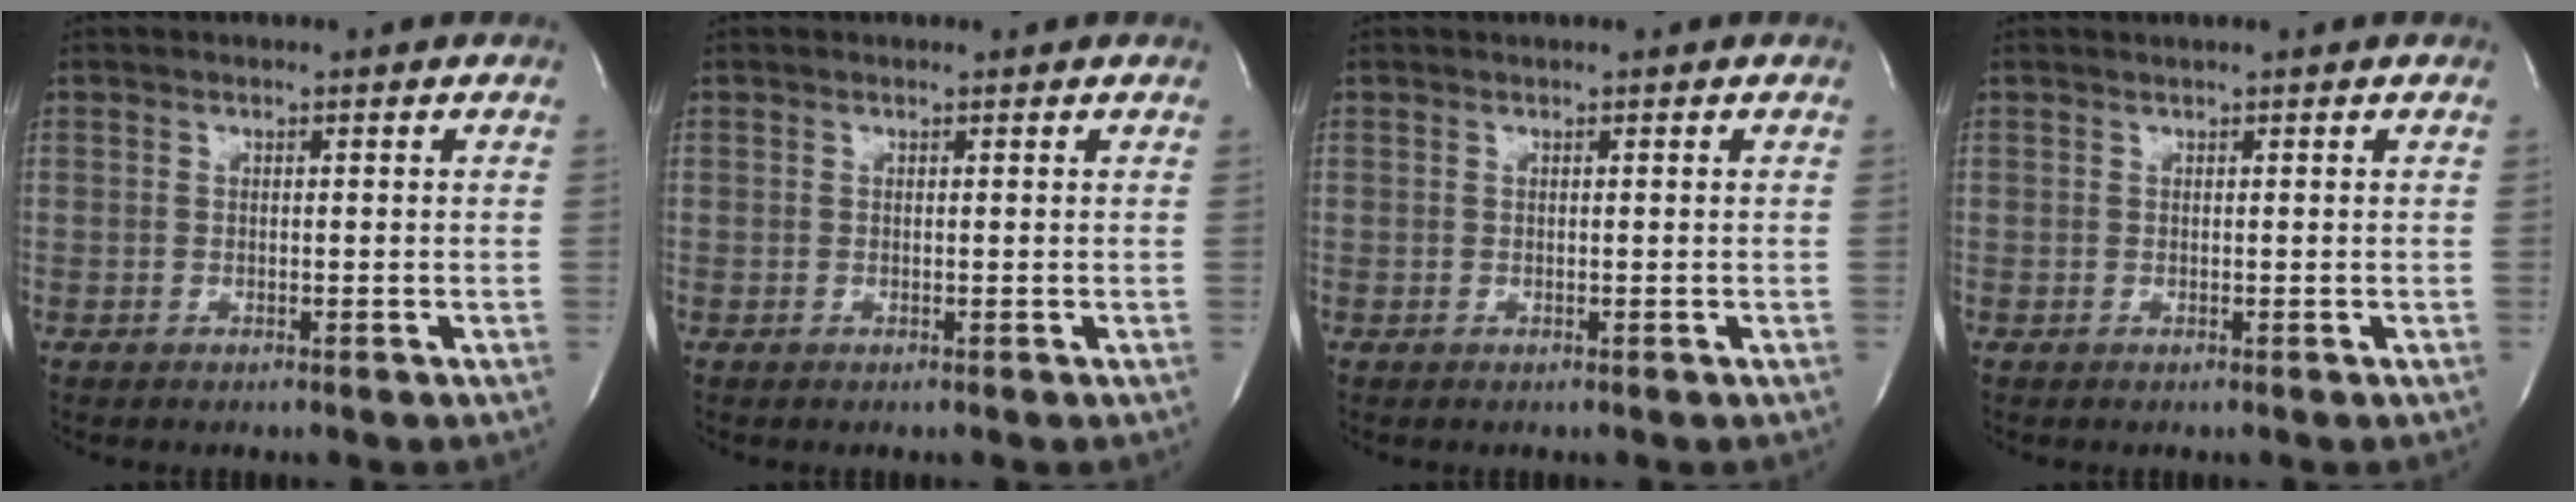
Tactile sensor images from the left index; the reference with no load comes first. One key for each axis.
{"total": 0.0}
{"total": 0.0}
{"total": 0.0}